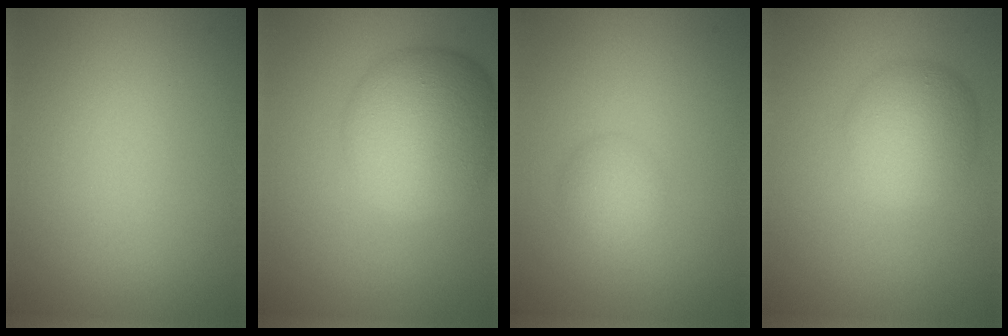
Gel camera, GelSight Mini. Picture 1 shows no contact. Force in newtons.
{"total": 9.0, "press": 9.0, "slide": 0.2}
{"total": 2.2, "press": 2.2, "slide": 0.1}
{"total": 4.9, "press": 4.9, "slide": 0.1}